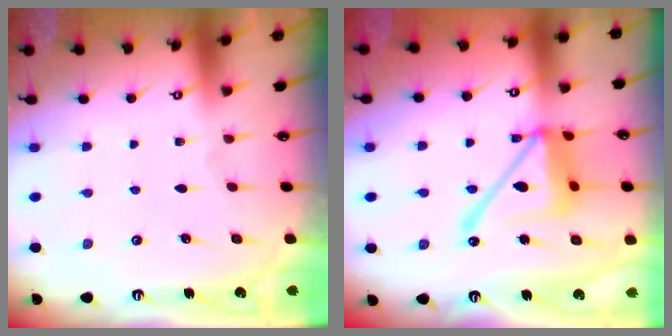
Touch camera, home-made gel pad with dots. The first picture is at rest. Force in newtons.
{"total": 17.0, "press": 16.9, "slide": 1.6}